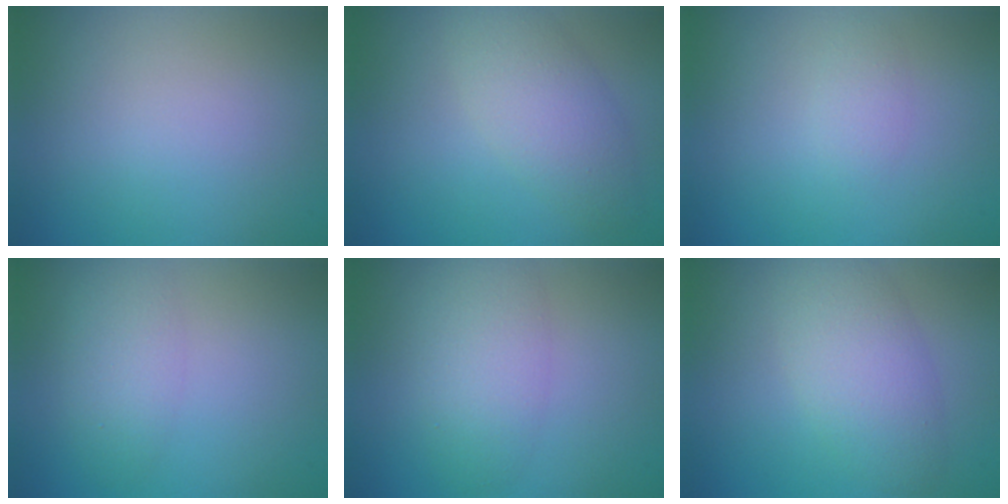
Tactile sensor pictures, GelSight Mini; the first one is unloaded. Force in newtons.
{"total": 3.9, "press": 3.9, "slide": 0.0}
{"total": 1.2, "press": 1.2, "slide": 0.0}
{"total": 2.8, "press": 2.8, "slide": 0.2}
{"total": 4.0, "press": 4.0, "slide": 0.2}
{"total": 4.6, "press": 4.6, "slide": 0.2}